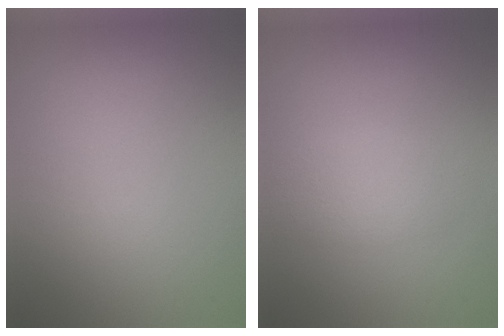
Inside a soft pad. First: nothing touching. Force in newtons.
{"total": 3.0, "press": 3.0, "slide": 0.0}